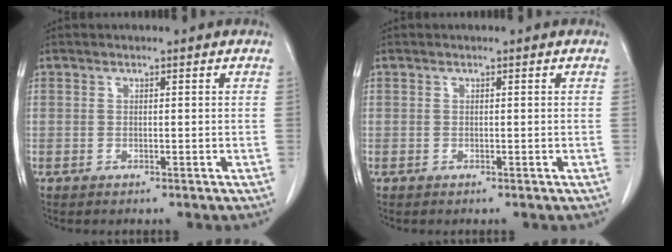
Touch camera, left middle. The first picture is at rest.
{"total": 0.0}